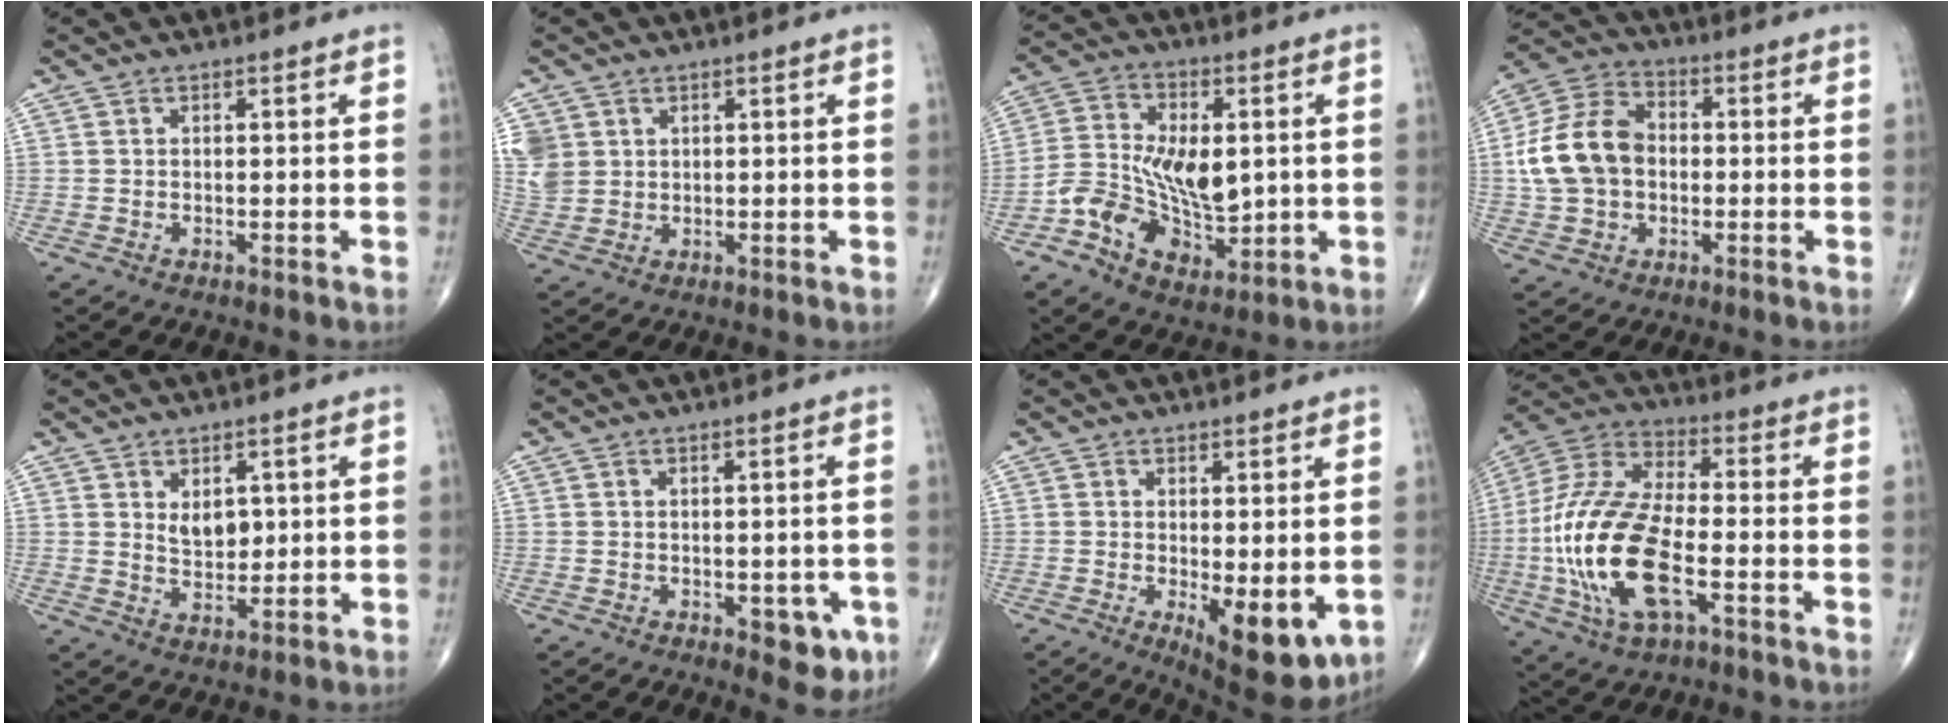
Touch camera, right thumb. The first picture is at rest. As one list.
[{"total": 8.6, "force": [2.6, 7.5, 3.3], "torque": [-0.084, 0.005, 0.065]}, {"total": 15.8, "force": [-0.8, 10.3, 12.0], "torque": [-0.188, 0.013, -0.002]}, {"total": 13.9, "force": [-0.1, 10.4, 9.3], "torque": [-0.165, 0.028, -0.008]}, {"total": 4.9, "force": [1.5, 3.2, 3.4], "torque": [-0.039, -0.016, 0.032]}, {"total": 5.6, "force": [-1.9, 3.0, 4.4], "torque": [-0.027, -0.002, -0.018]}, {"total": 9.9, "force": [-1.9, 3.8, 8.9], "torque": [-0.114, -0.024, -0.016]}, {"total": 22.0, "force": [-5.1, 9.6, 19.1], "torque": [-0.420, 0.016, -0.089]}]